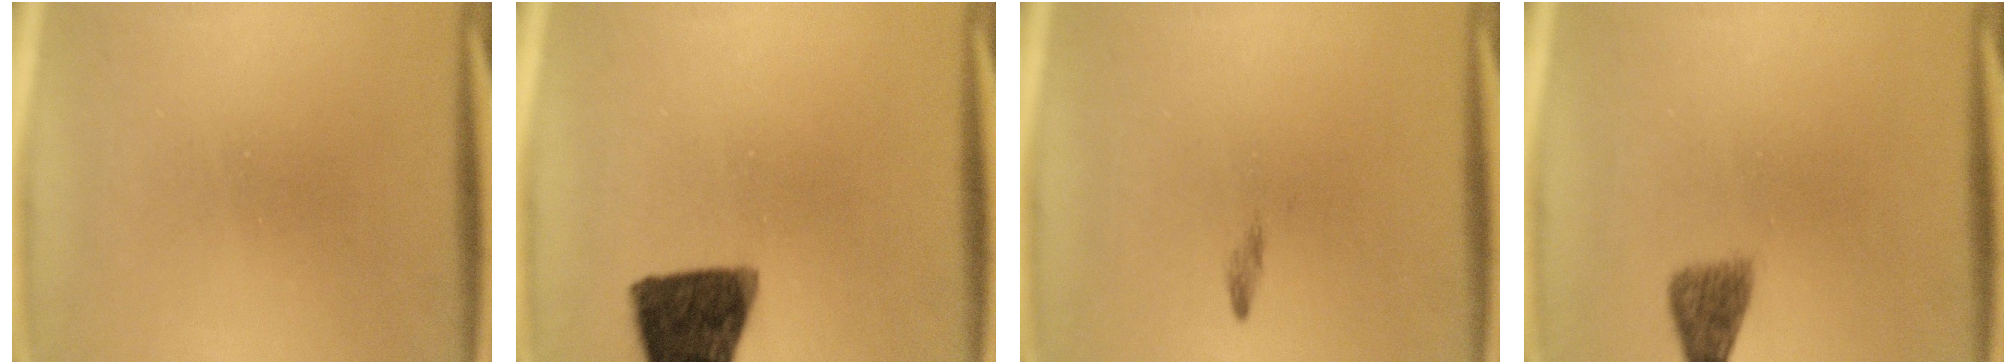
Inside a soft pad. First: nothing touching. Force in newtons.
{"total": 13.0}
{"total": 0.7}
{"total": 2.7}